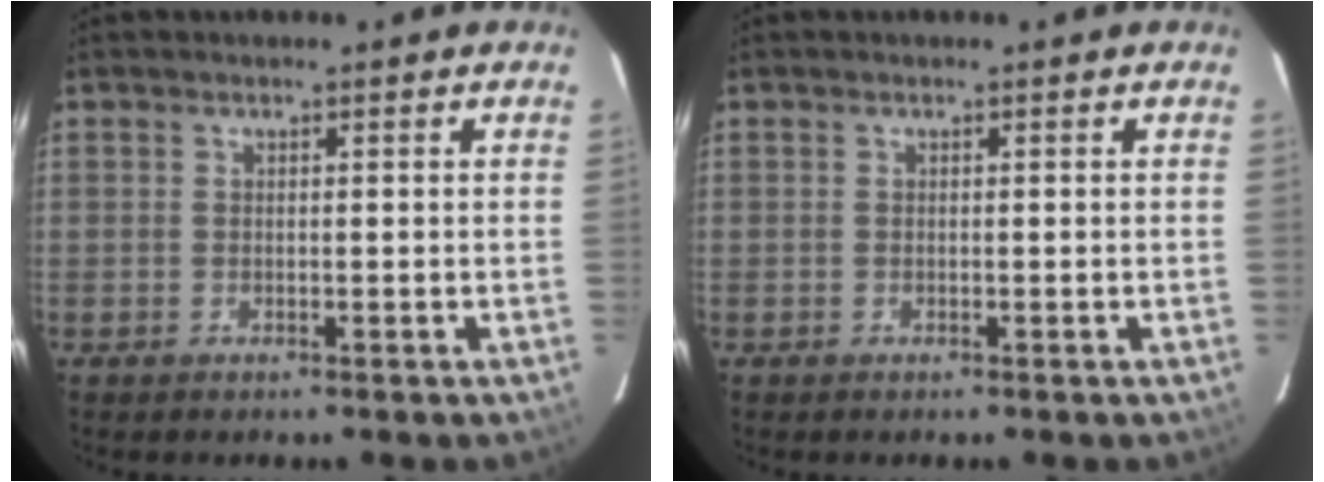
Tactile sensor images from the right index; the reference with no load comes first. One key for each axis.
{"total": 0.0}